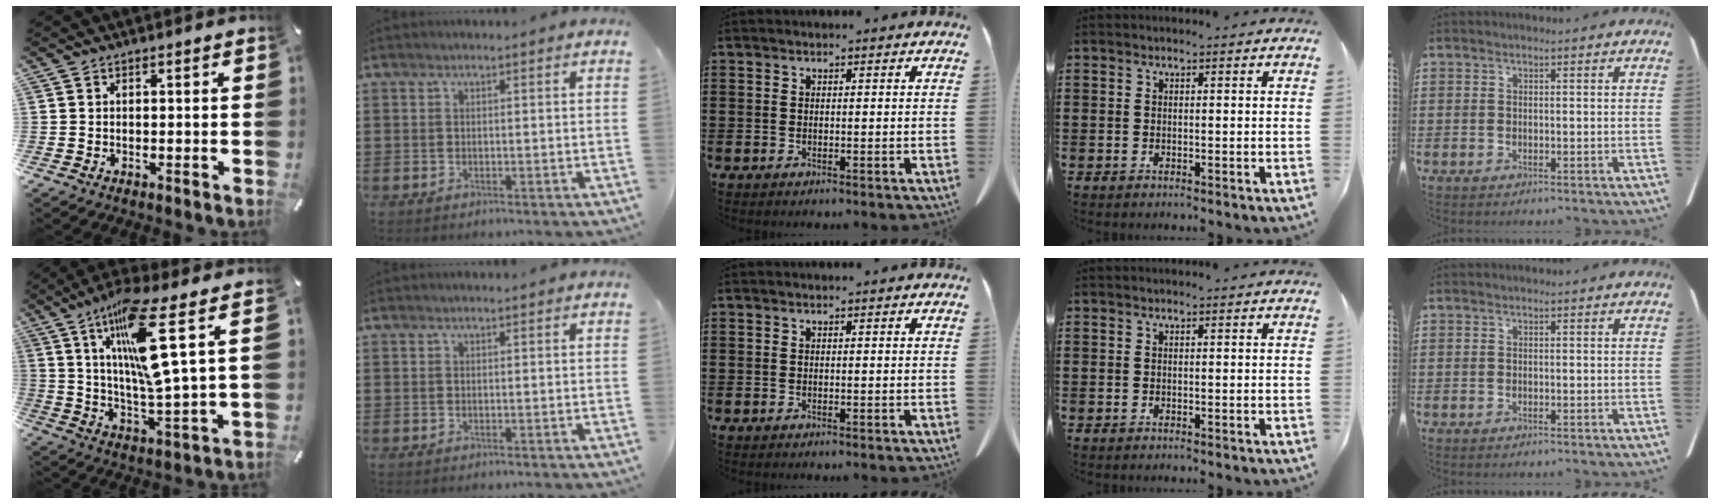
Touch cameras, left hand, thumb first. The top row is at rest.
{"thumb": {"total": 17.4, "force": [7.9, 2.4, 15.3], "torque": [-0.309, -0.031, 0.111]}}